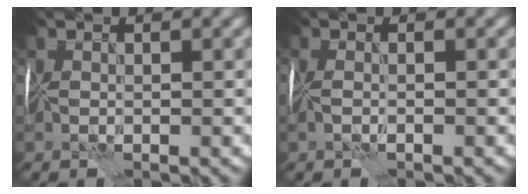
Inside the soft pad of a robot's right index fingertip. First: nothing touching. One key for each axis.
{"total": 0.8, "fx": -0.2, "fy": 0.1, "fz": 0.7, "tx": -0.014, "ty": -0.002, "tz": -0.008}